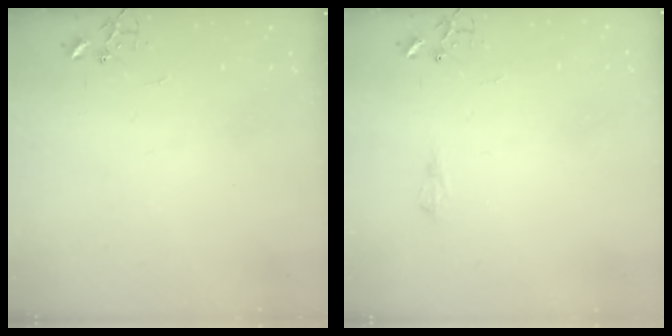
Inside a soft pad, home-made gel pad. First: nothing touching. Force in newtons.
{"total": 5.8, "press": 5.8, "slide": 0.7}